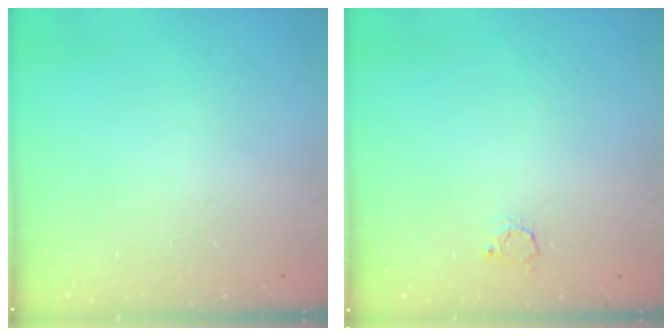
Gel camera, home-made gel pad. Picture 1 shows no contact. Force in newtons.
{"total": 2.7, "press": 2.7, "slide": 0.3}